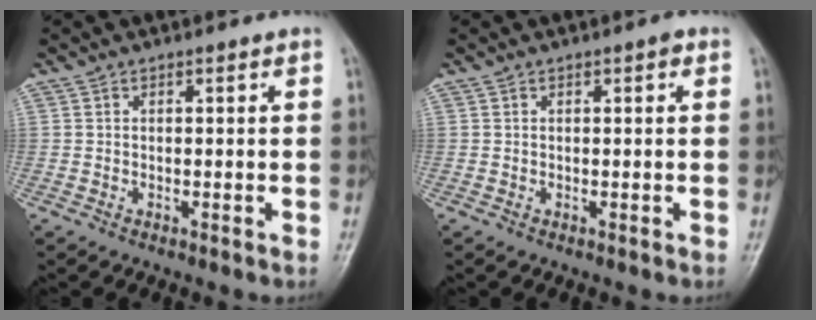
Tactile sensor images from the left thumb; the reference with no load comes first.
{"total": 1.0, "force": [0.4, 0.4, 0.8], "torque": [-0.011, 0.002, 0.002]}